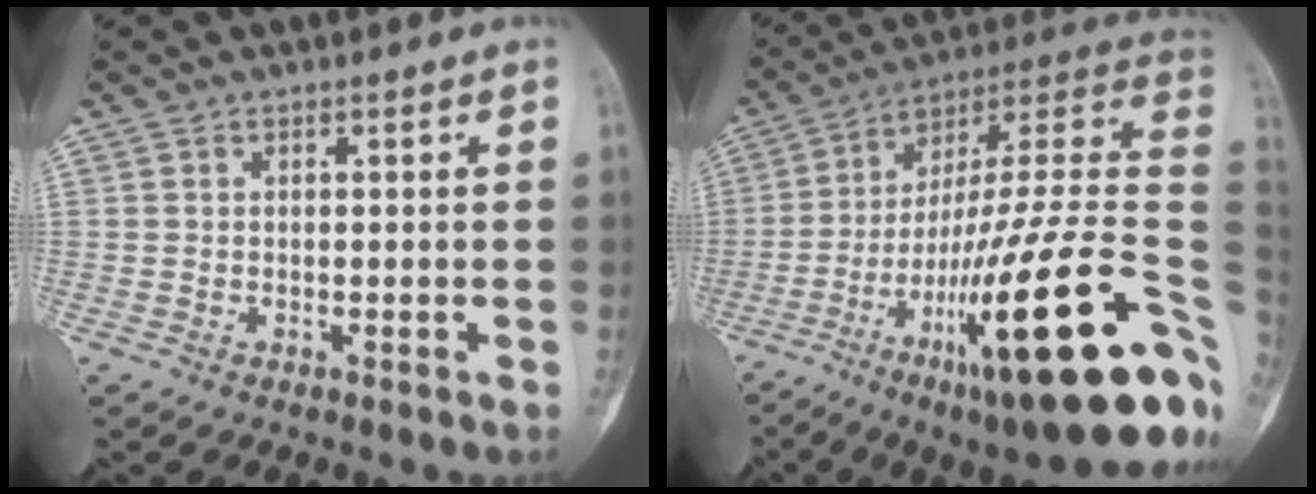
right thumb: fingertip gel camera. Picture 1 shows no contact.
{"total": 34.2, "force": [-10.8, 7.2, 31.6], "torque": [-0.403, 0.068, -0.173]}